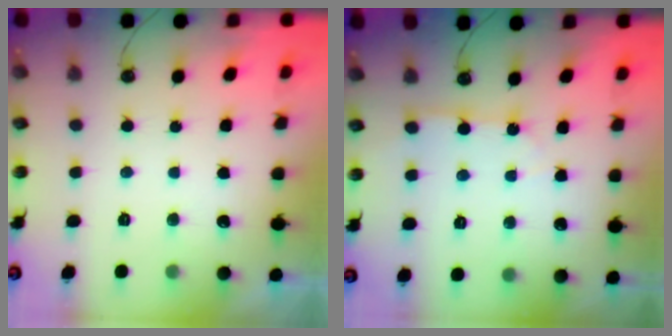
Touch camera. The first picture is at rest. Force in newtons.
{"total": 3.3, "press": 3.3, "slide": 0.5}